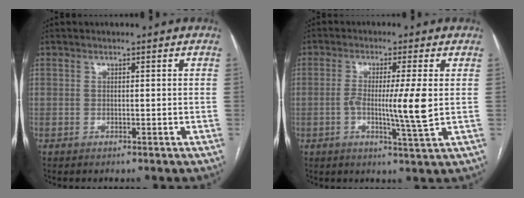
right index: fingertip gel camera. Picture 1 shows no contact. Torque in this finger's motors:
{"motor_torque": [0.22, 0.18, 0.10, 0.08]}